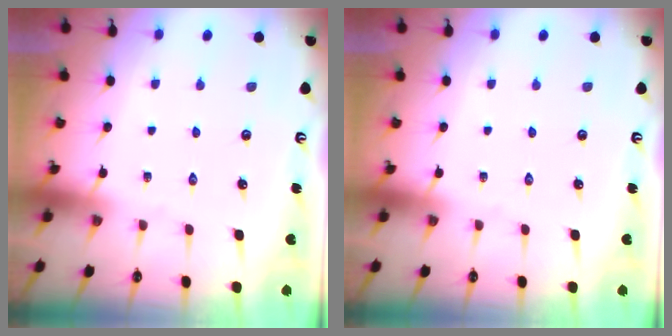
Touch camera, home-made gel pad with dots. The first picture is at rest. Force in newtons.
{"total": 0.0}